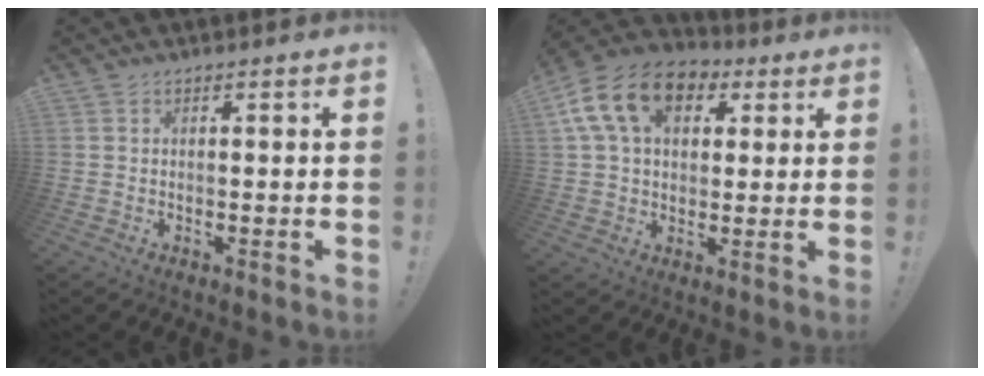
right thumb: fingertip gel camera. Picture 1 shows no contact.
{"total": 17.1, "force": [6.2, 11.6, 10.9], "torque": [-0.188, -0.004, 0.115]}